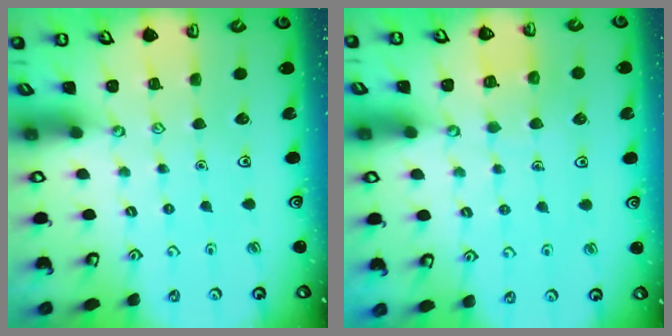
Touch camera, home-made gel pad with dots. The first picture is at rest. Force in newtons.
{"total": 6.3, "press": 6.3, "slide": 0.4}